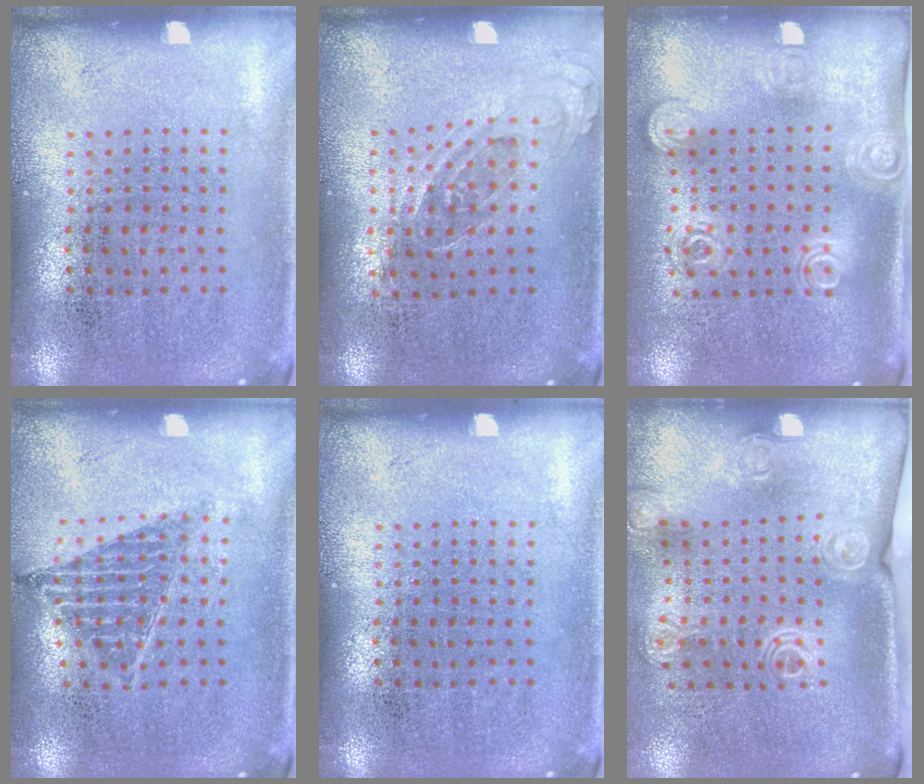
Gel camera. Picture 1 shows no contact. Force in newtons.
{"total": 0.7, "press": 0.5, "slide": 0.4}
{"total": 1.8, "press": 1.3, "slide": 1.2}
{"total": 0.9, "press": 0.9, "slide": 0.2}
{"total": 0.0}
{"total": 2.0, "press": 1.5, "slide": 1.3}